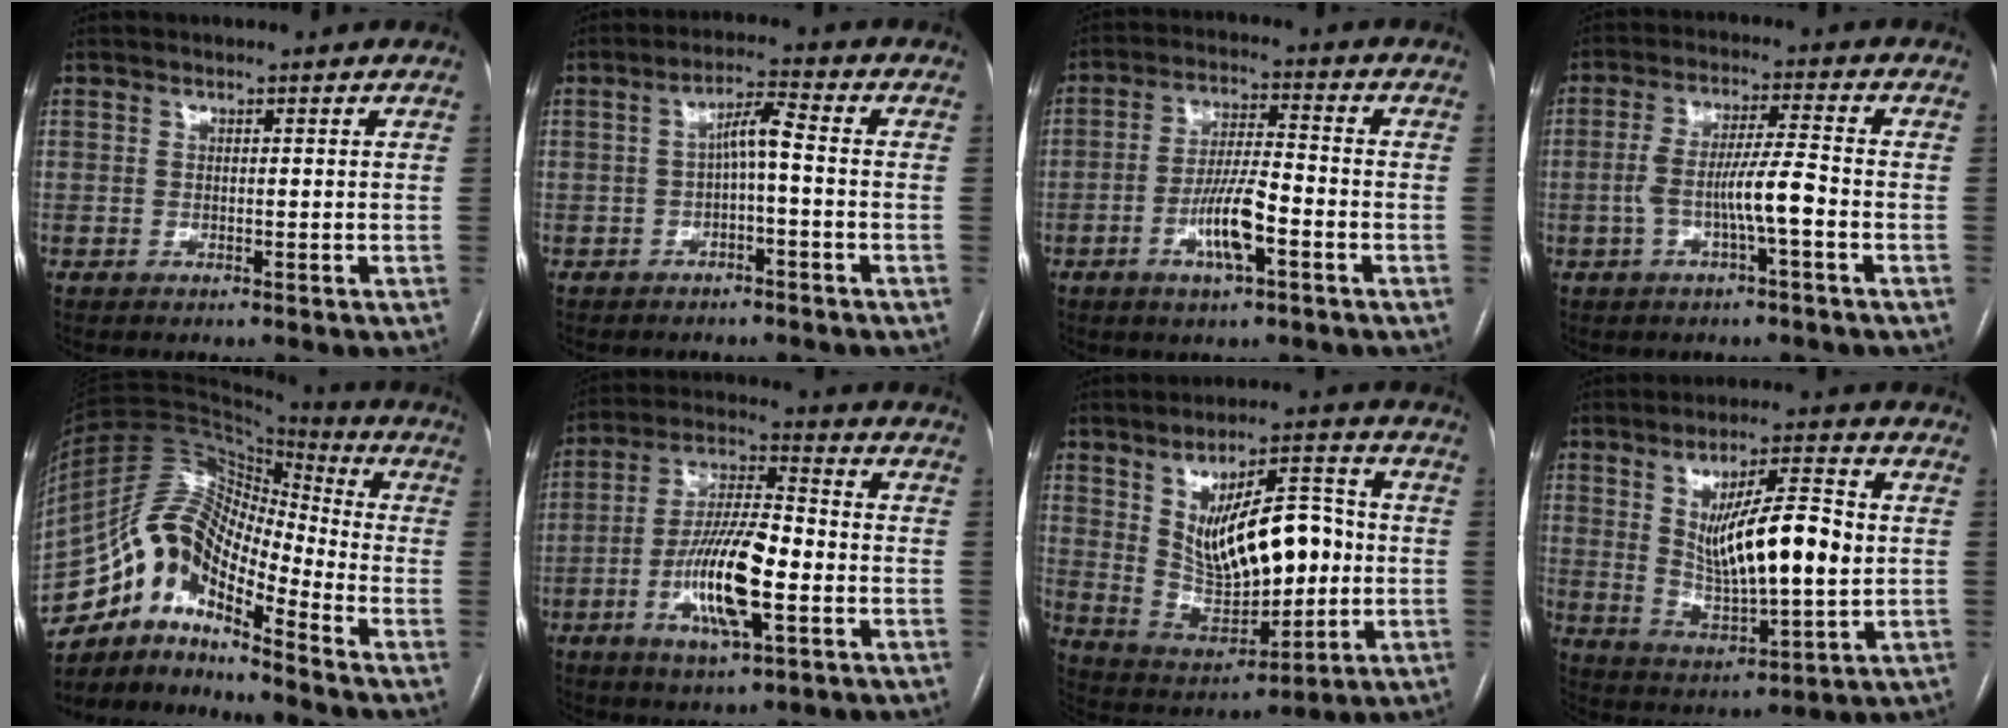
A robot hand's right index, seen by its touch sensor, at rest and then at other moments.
{"total": 4.4, "force": [-0.8, 0.6, 4.3], "torque": [-0.074, 0.021, -0.012]}
{"total": 8.3, "force": [-3.4, 1.6, 7.5], "torque": [-0.145, 0.003, -0.060]}
{"total": 7.0, "force": [-2.2, 0.1, 6.6], "torque": [-0.128, 0.016, -0.038]}
{"total": 14.1, "force": [-9.7, 4.5, 9.2], "torque": [-0.174, 0.044, -0.178]}
{"total": 13.9, "force": [-4.0, 3.2, 12.9], "torque": [-0.248, -0.001, -0.071]}
{"total": 16.0, "force": [1.3, 6.5, 14.6], "torque": [-0.241, 0.015, 0.038]}
{"total": 14.3, "force": [1.8, 3.1, 13.8], "torque": [-0.240, 0.002, 0.034]}